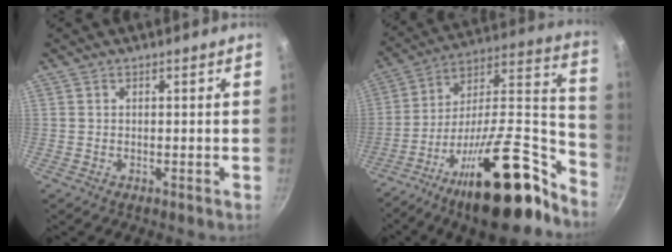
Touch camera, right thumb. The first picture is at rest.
{"total": 27.0, "force": [-18.4, 8.3, 17.9], "torque": [-0.202, 0.113, -0.309]}